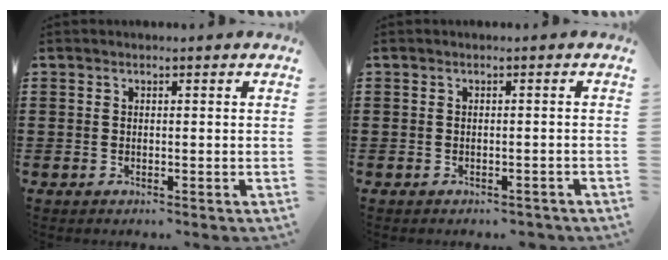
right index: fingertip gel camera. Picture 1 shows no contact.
{"total": 1.0, "force": [-0.9, 0.3, 0.1], "torque": [-0.007, 0.000, -0.019]}